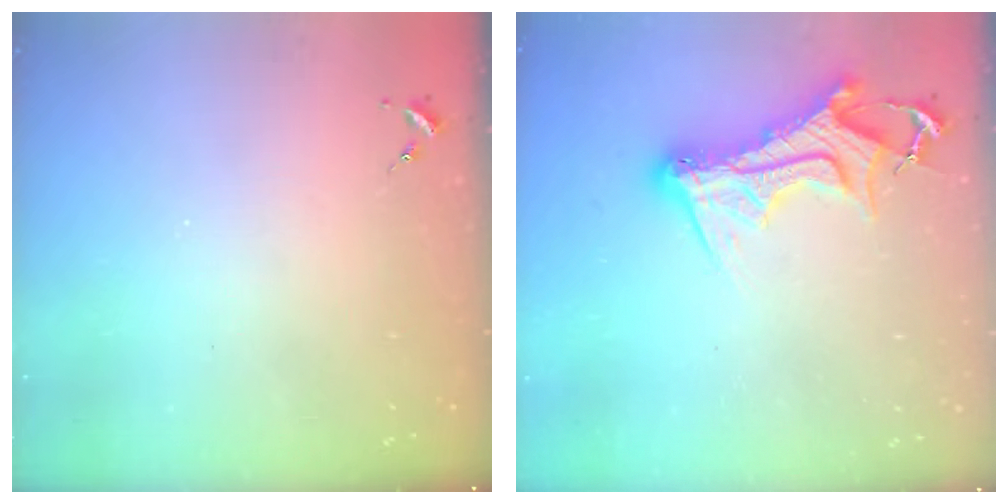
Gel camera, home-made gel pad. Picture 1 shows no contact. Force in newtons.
{"total": 14.1, "press": 14.1, "slide": 1.5}